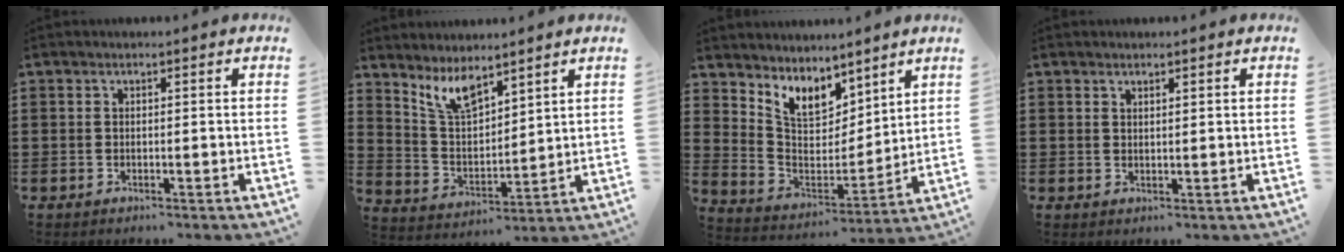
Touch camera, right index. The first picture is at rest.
{"total": 6.6, "force": [5.4, 2.2, 3.1], "torque": [-0.079, -0.018, 0.100]}
{"total": 6.9, "force": [5.9, 3.2, 1.4], "torque": [-0.063, -0.042, 0.110]}
{"total": 0.7, "force": [0.6, 0.2, 0.3], "torque": [-0.007, 0.002, 0.012]}